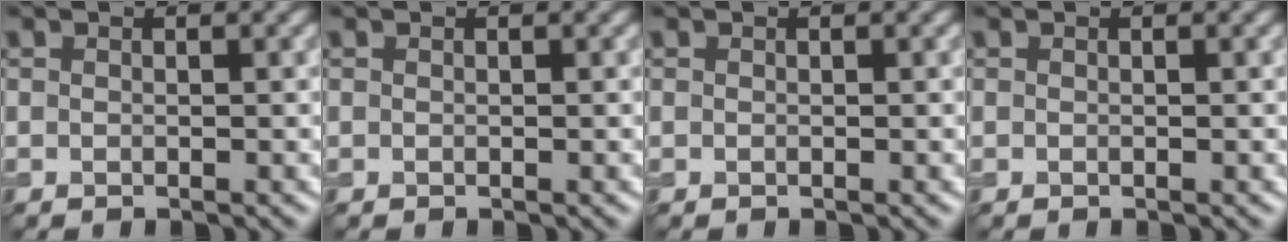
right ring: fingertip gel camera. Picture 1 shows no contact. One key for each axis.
{"total": 0.0}
{"total": 0.0}
{"total": 0.0}